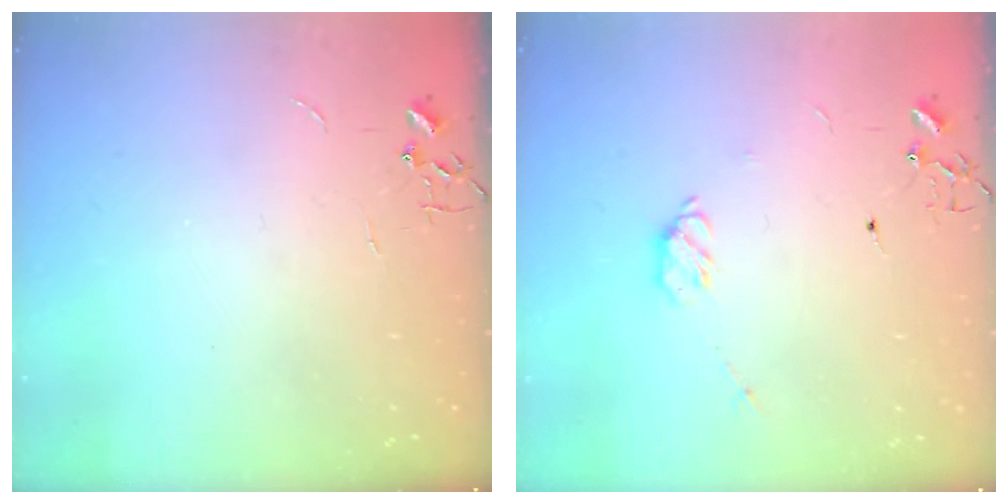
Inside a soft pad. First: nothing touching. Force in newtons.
{"total": 6.1, "press": 6.0, "slide": 1.0}